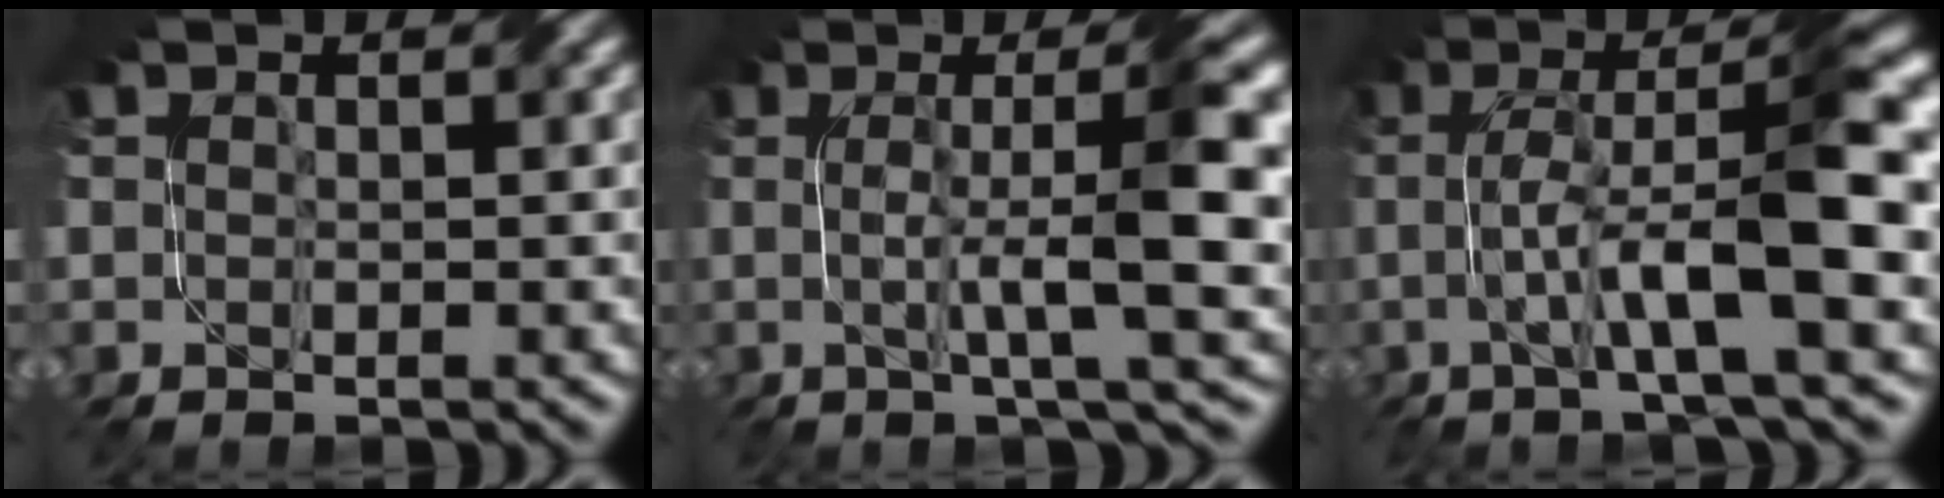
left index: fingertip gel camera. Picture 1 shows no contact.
{"total": 8.4, "force": [0.2, 1.3, 8.3], "torque": [-0.120, 0.011, 0.004]}
{"total": 9.5, "force": [-0.4, 1.7, 9.3], "torque": [-0.146, 0.018, -0.013]}